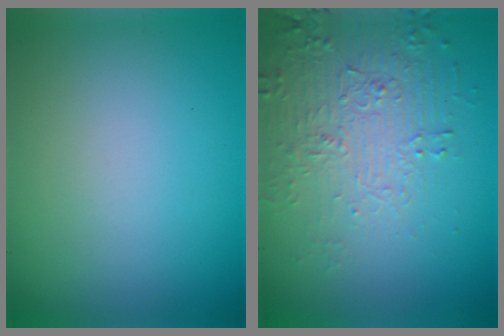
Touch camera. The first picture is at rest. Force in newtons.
{"total": 4.9, "press": 3.6, "slide": 3.4}